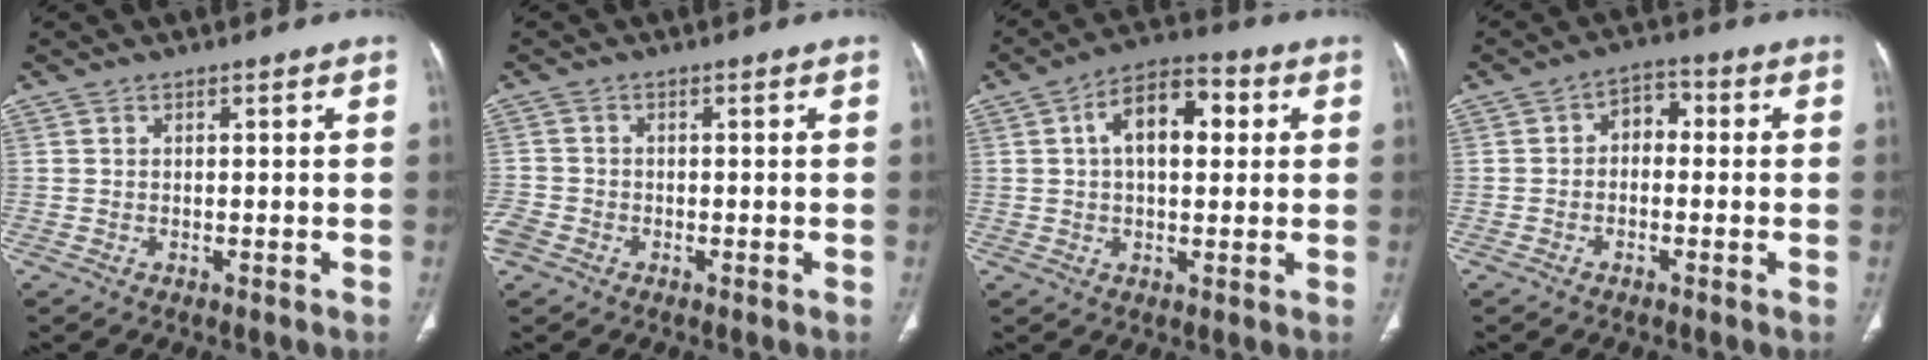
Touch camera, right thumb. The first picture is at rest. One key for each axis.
{"total": 4.5, "fx": -2.4, "fy": 3.2, "fz": 2.0, "tx": -0.055, "ty": 0.008, "tz": -0.047}
{"total": 11.3, "fx": 2.5, "fy": 6.2, "fz": 9.1, "tx": -0.131, "ty": 0.022, "tz": 0.031}
{"total": 4.5, "fx": -0.4, "fy": 3.2, "fz": 3.1, "tx": -0.030, "ty": 0.022, "tz": -0.020}